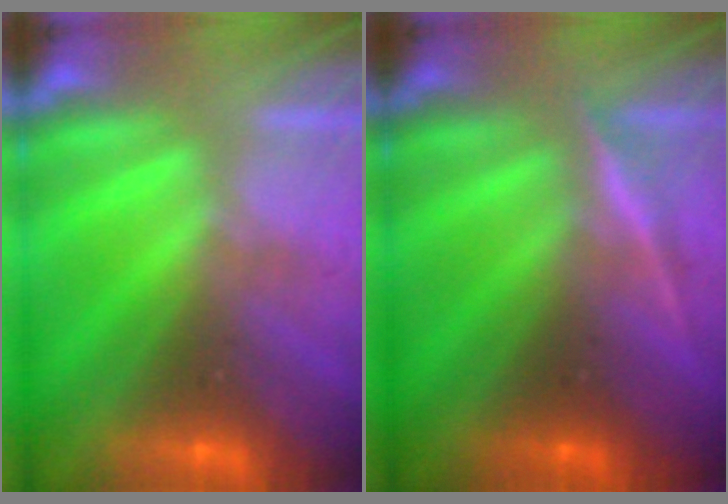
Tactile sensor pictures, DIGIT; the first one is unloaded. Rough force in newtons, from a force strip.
{"total": 3.3}